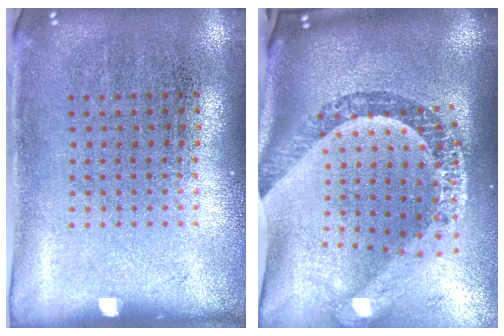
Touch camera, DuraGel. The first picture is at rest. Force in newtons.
{"total": 3.6, "press": 2.5, "slide": 2.6}